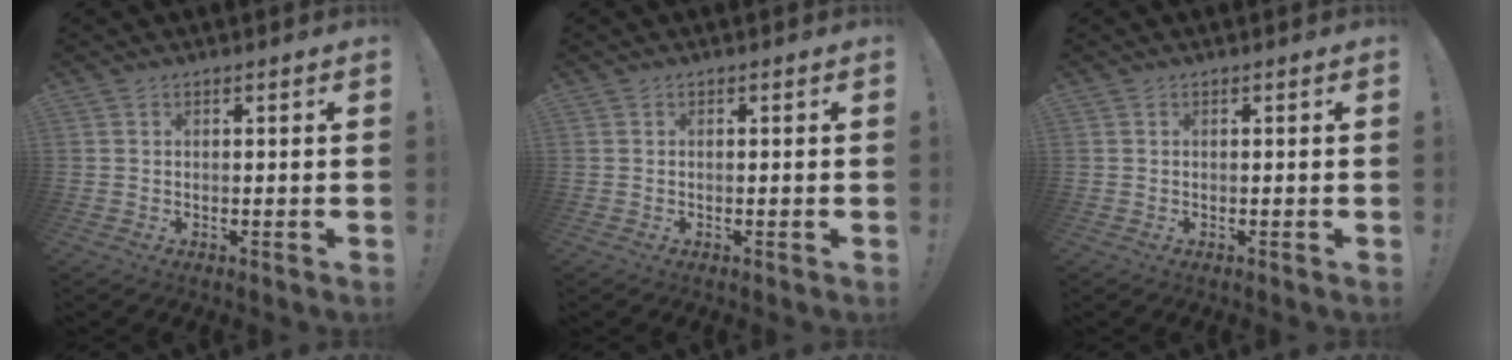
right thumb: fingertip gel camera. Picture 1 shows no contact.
{"total": 0.0}
{"total": 0.0}